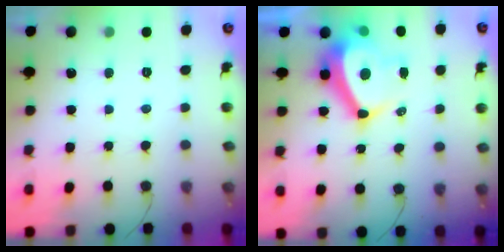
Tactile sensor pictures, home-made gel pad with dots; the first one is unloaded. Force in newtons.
{"total": 12.5, "press": 12.0, "slide": 3.5}